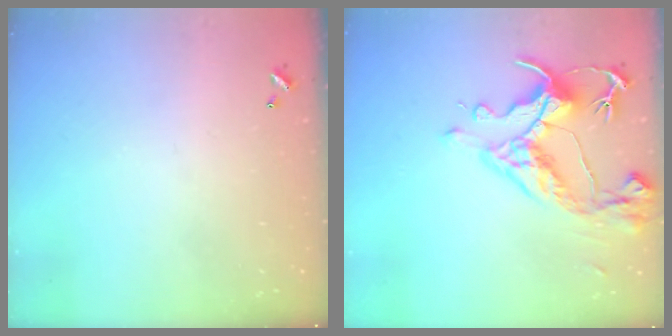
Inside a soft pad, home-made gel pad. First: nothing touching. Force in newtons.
{"total": 9.1, "press": 9.0, "slide": 1.6}